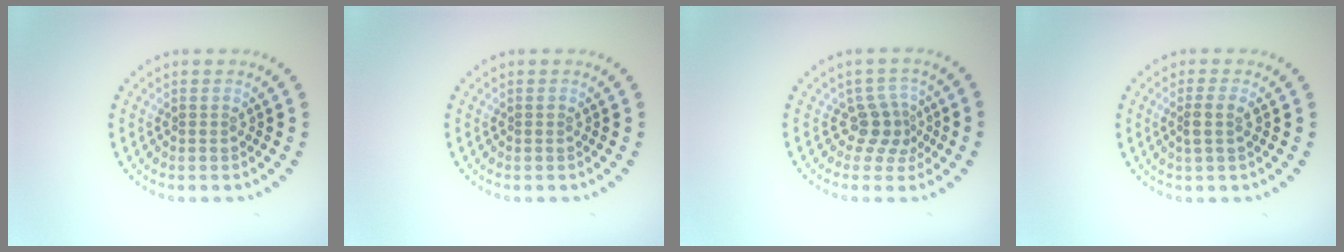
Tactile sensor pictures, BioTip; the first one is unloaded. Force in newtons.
{"total": 0.0}
{"total": 2.6, "press": 1.7, "slide": 1.9}
{"total": 1.7, "press": 1.4, "slide": 1.0}